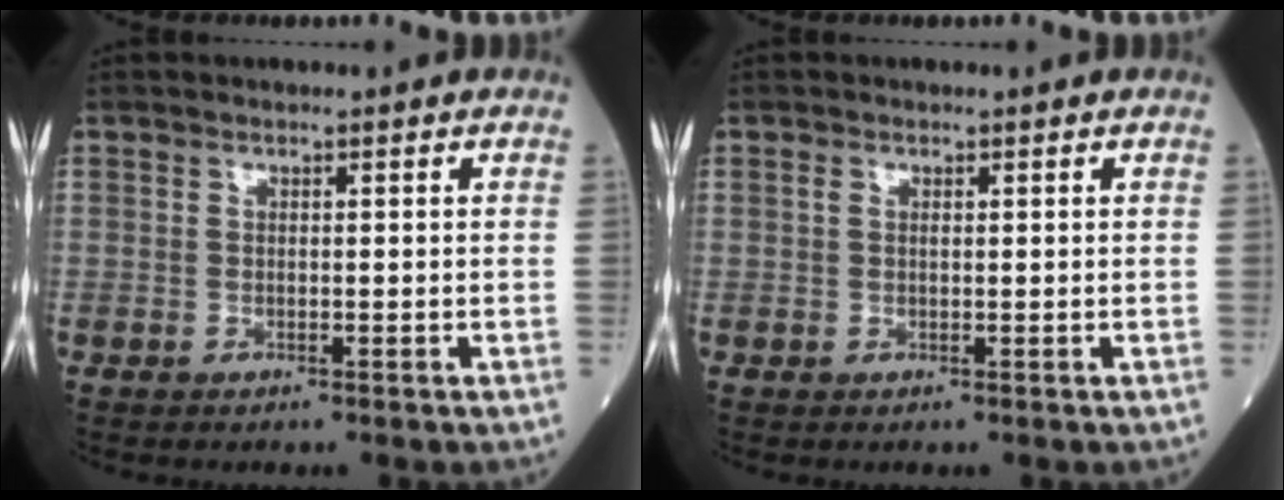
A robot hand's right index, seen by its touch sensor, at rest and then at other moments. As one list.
[{"total": 0.8, "force": [0.3, 0.4, 0.6], "torque": [-0.018, 0.006, 0.006]}]